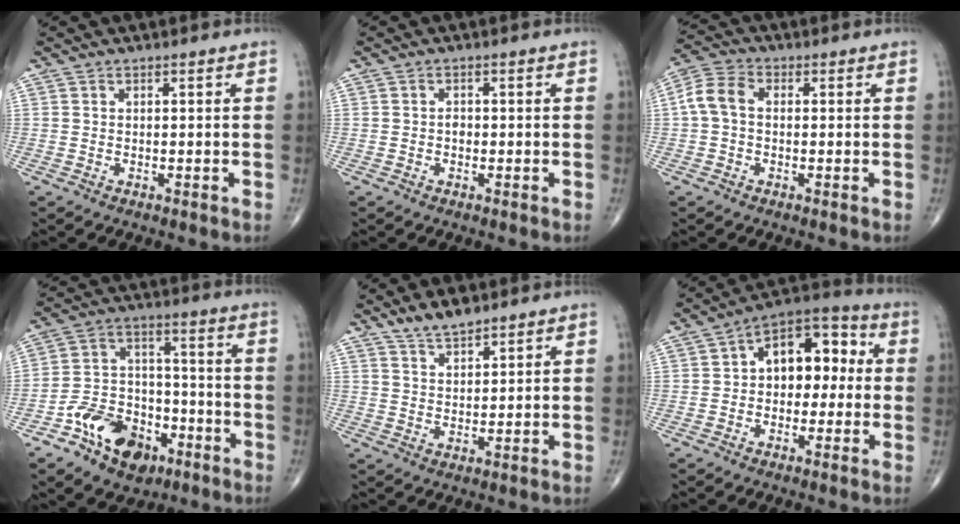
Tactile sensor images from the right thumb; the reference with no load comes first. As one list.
[{"total": 2.0, "force": [-0.2, 1.3, 1.5], "torque": [-0.021, 0.003, -0.006]}, {"total": 6.1, "force": [0.1, 4.2, 4.4], "torque": [-0.089, 0.020, -0.006]}, {"total": 14.7, "force": [-8.1, 9.4, 7.9], "torque": [-0.095, 0.068, -0.136]}, {"total": 5.2, "force": [4.2, 1.6, 2.5], "torque": [-0.036, -0.023, 0.080]}, {"total": 12.6, "force": [1.1, 8.0, 9.6], "torque": [-0.098, 0.040, -0.001]}]